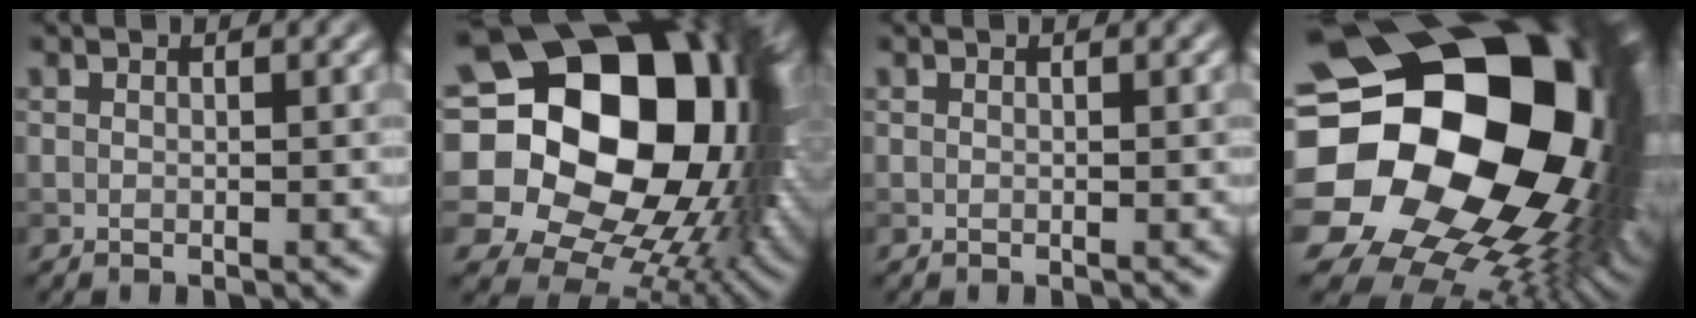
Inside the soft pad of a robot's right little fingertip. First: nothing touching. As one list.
[{"total": 24.0, "force": [3.7, 18.8, 14.4], "torque": [-0.258, 0.003, 0.041]}, {"total": 0.0}, {"total": 23.8, "force": [1.2, 18.4, 15.0], "torque": [-0.299, -0.055, 0.026]}]